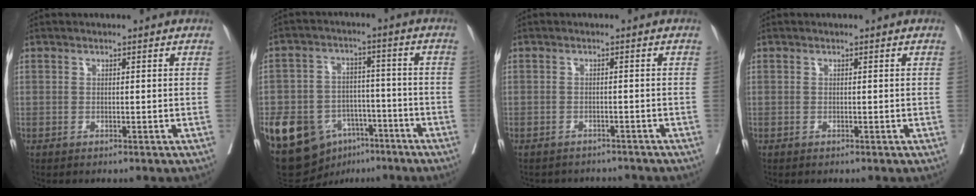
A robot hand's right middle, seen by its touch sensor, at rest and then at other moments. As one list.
[{"total": 16.4, "force": [-8.6, 11.2, 8.3], "torque": [-0.162, 0.018, -0.131]}, {"total": 5.3, "force": [-5.0, 1.8, 0.3], "torque": [-0.001, 0.004, -0.059]}, {"total": 0.0}]